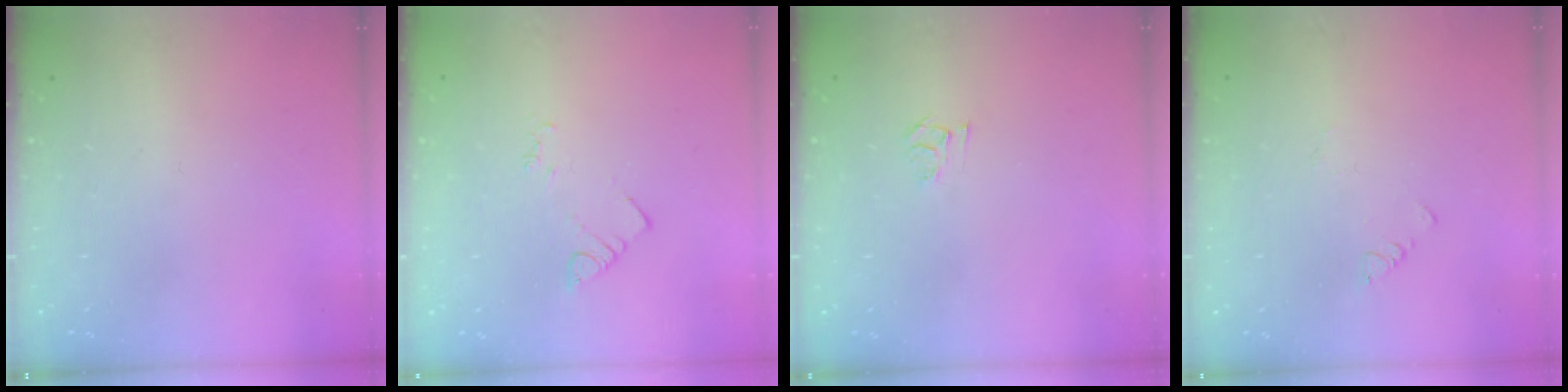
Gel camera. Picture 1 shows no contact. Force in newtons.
{"total": 2.9, "press": 2.8, "slide": 0.4}
{"total": 3.6, "press": 3.6, "slide": 0.4}
{"total": 2.1, "press": 2.1, "slide": 0.3}